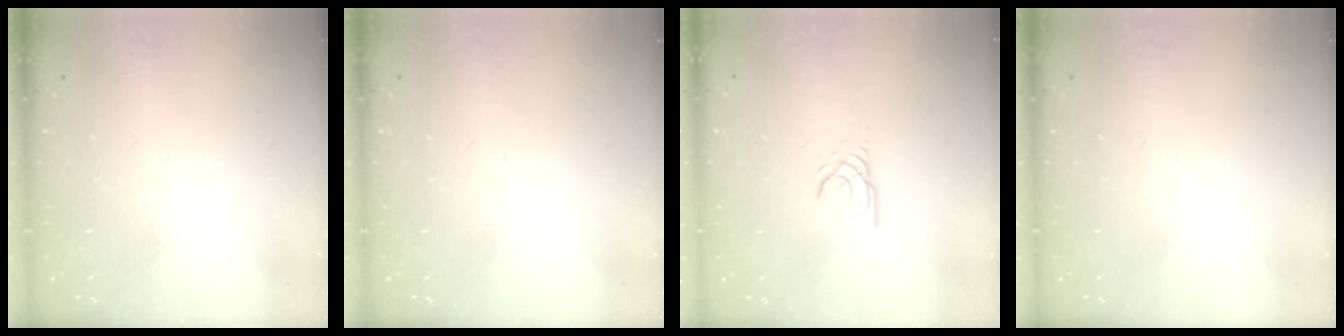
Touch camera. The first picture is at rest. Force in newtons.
{"total": 0.0}
{"total": 2.9, "press": 2.9, "slide": 0.1}
{"total": 0.0}